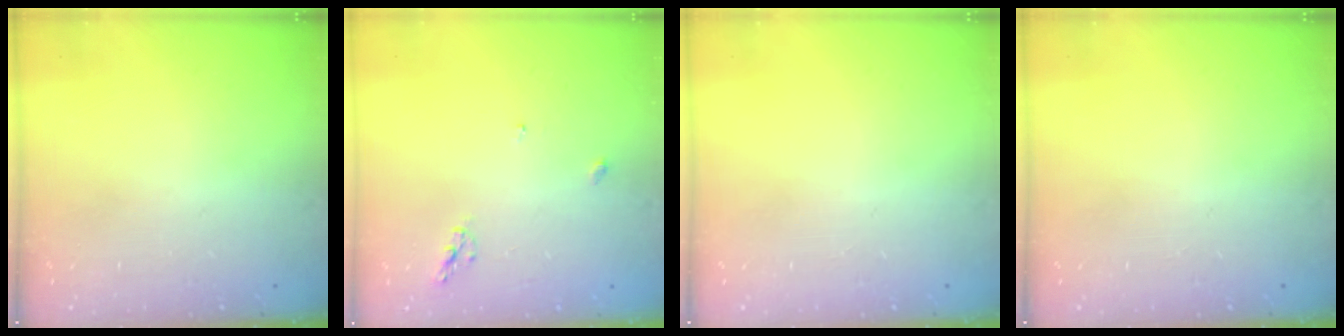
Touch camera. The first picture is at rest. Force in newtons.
{"total": 5.4, "press": 5.4, "slide": 0.0}
{"total": 0.0}
{"total": 0.0}